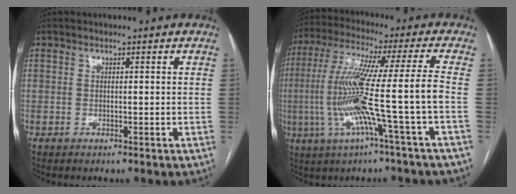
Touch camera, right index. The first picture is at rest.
{"total": 14.3, "force": [-3.4, -1.6, 13.8], "torque": [-0.274, 0.008, -0.068]}